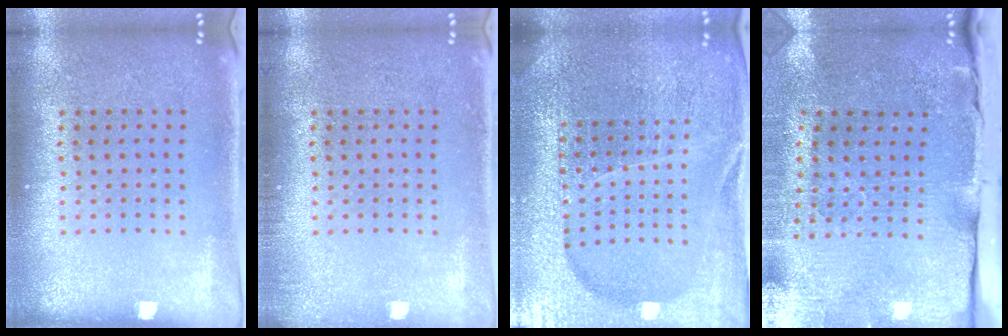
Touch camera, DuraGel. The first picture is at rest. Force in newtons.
{"total": 0.8, "press": 0.8, "slide": 0.0}
{"total": 5.5, "press": 5.0, "slide": 2.4}
{"total": 4.8, "press": 3.8, "slide": 2.8}